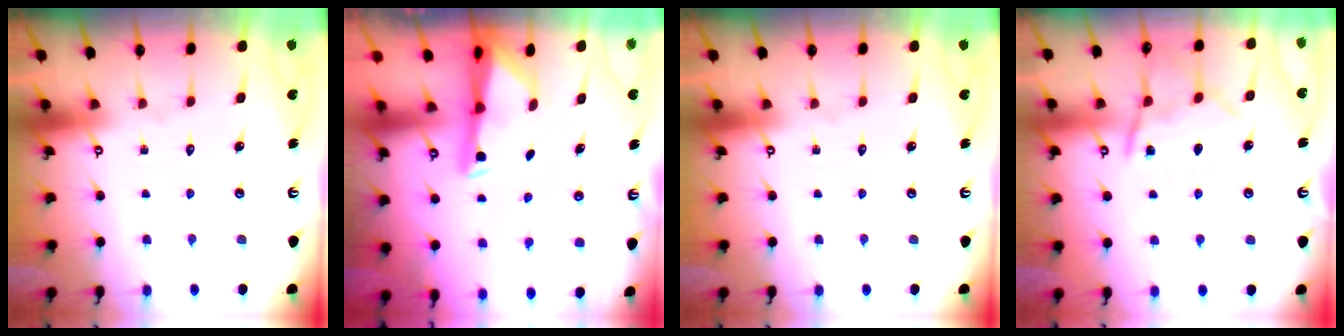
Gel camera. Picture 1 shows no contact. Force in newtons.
{"total": 3.0, "press": 2.9, "slide": 0.5}
{"total": 0.0}
{"total": 9.9, "press": 9.8, "slide": 1.1}